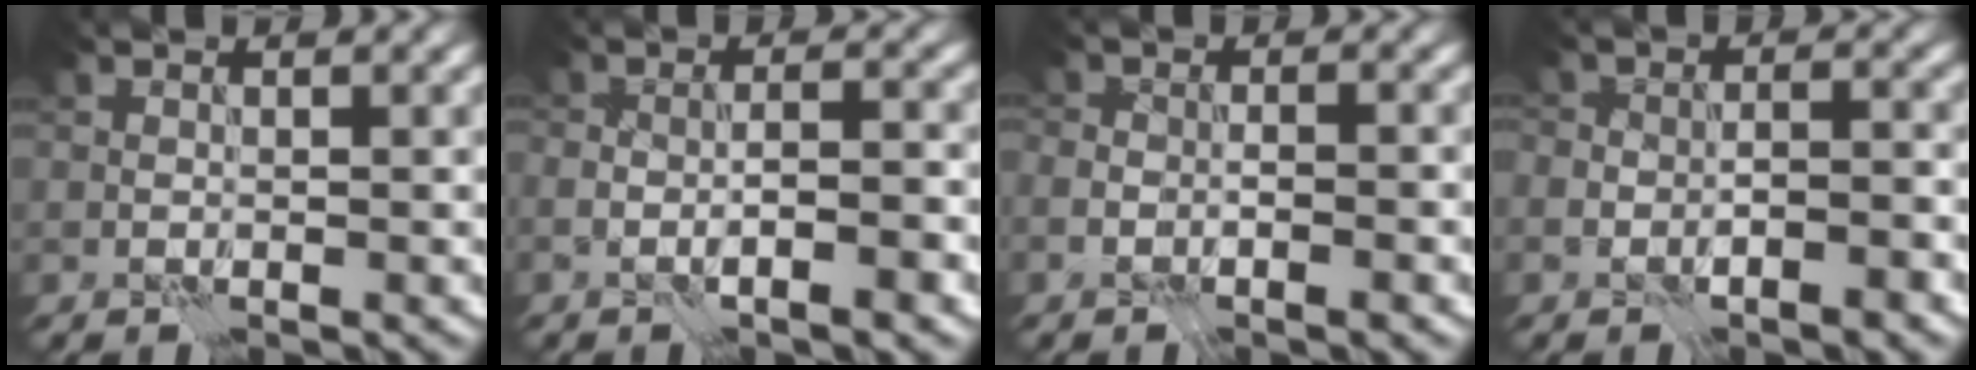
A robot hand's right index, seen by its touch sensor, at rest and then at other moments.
{"total": 3.2, "force": [-1.5, 0.8, 2.7], "torque": [-0.040, 0.005, -0.026]}
{"total": 2.0, "force": [-1.2, 0.8, 1.4], "torque": [-0.017, 0.005, -0.023]}
{"total": 3.0, "force": [-1.7, 1.5, 2.0], "torque": [-0.019, 0.008, -0.030]}